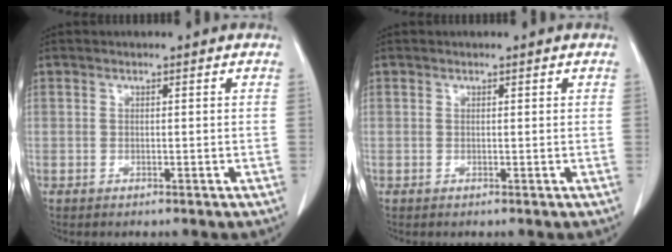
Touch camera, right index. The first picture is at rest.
{"total": 0.0}